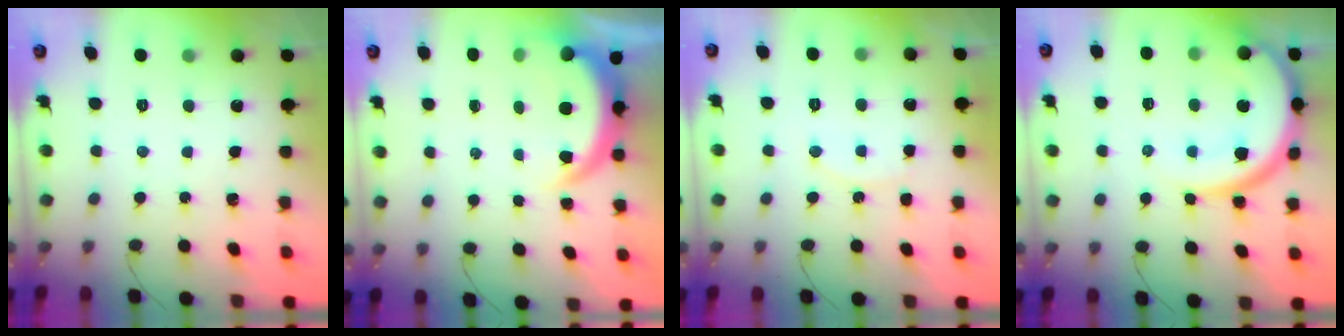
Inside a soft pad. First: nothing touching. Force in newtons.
{"total": 6.5, "press": 6.4, "slide": 0.6}
{"total": 6.4, "press": 6.4, "slide": 0.3}
{"total": 14.1, "press": 14.0, "slide": 1.6}